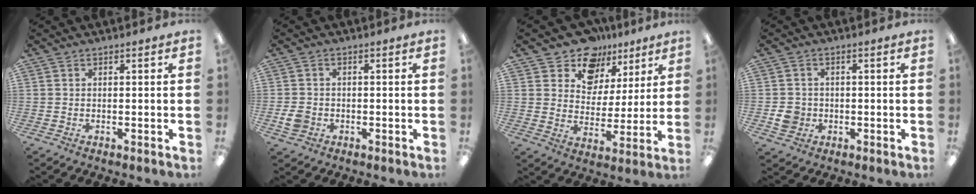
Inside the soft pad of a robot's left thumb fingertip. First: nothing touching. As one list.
[{"total": 3.3, "force": [-0.9, 2.8, 1.6], "torque": [-0.031, 0.005, -0.016]}, {"total": 11.9, "force": [9.1, 7.5, 1.9], "torque": [-0.046, -0.066, 0.172]}, {"total": 4.4, "force": [-0.8, 4.0, 1.6], "torque": [-0.011, 0.004, -0.013]}]